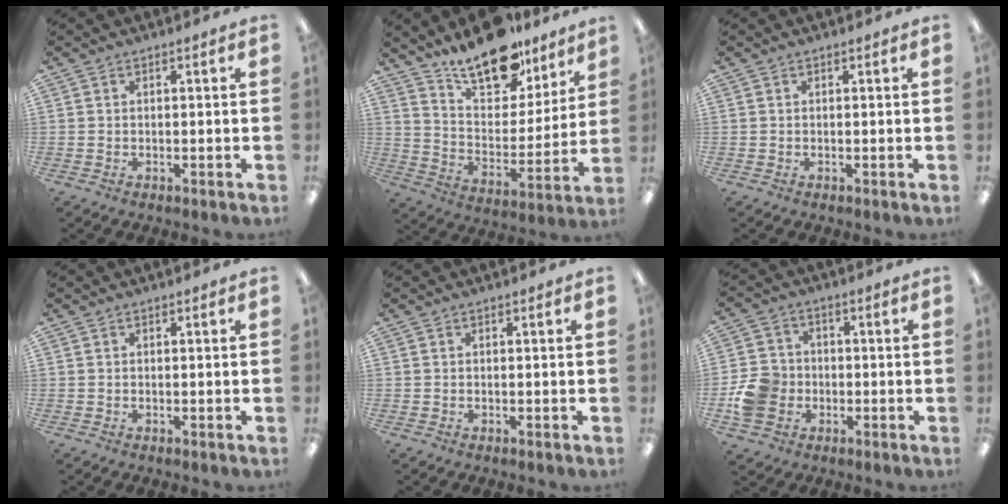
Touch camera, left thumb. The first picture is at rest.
{"total": 18.0, "force": [14.2, 7.9, 7.7], "torque": [-0.130, -0.097, 0.251]}
{"total": 0.0}
{"total": 0.0}
{"total": 0.0}
{"total": 9.0, "force": [-1.8, 8.0, 3.7], "torque": [-0.073, 0.021, -0.031]}